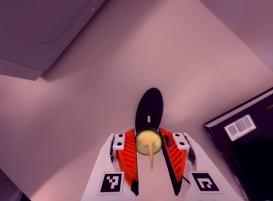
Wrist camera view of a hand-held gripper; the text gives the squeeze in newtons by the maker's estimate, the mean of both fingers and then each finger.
{"total": 7.0, "left": 6.9, "right": 7.1}